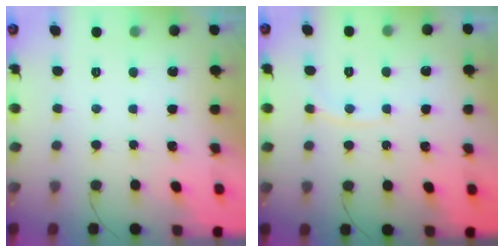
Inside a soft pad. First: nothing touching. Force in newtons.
{"total": 4.7, "press": 4.6, "slide": 0.5}